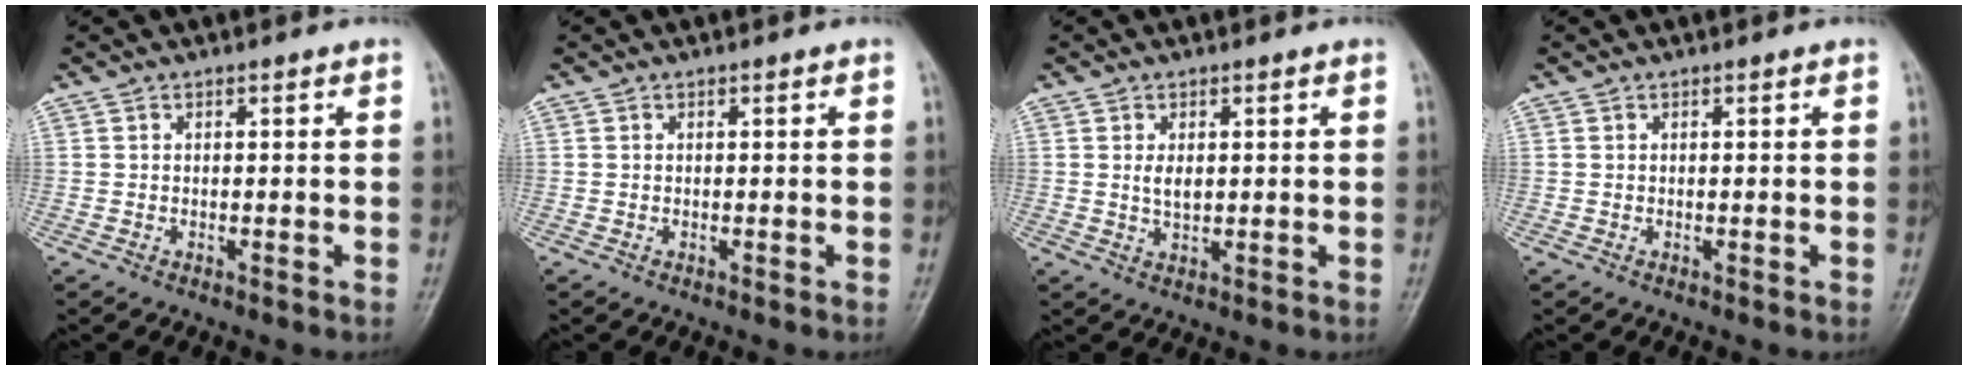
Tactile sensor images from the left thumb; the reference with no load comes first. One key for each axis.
{"total": 0.0}
{"total": 2.8, "fx": 0.6, "fy": 1.6, "fz": 2.2, "tx": -0.034, "ty": -0.006, "tz": 0.013}
{"total": 0.0}